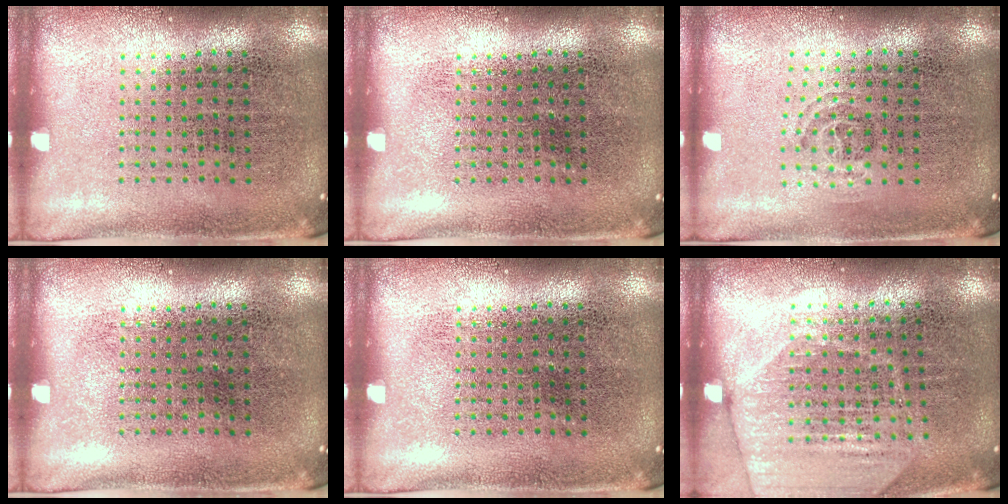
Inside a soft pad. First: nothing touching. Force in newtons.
{"total": 0.0}
{"total": 0.8, "press": 0.5, "slide": 0.7}
{"total": 0.0}
{"total": 0.0}
{"total": 1.8, "press": 1.7, "slide": 0.5}